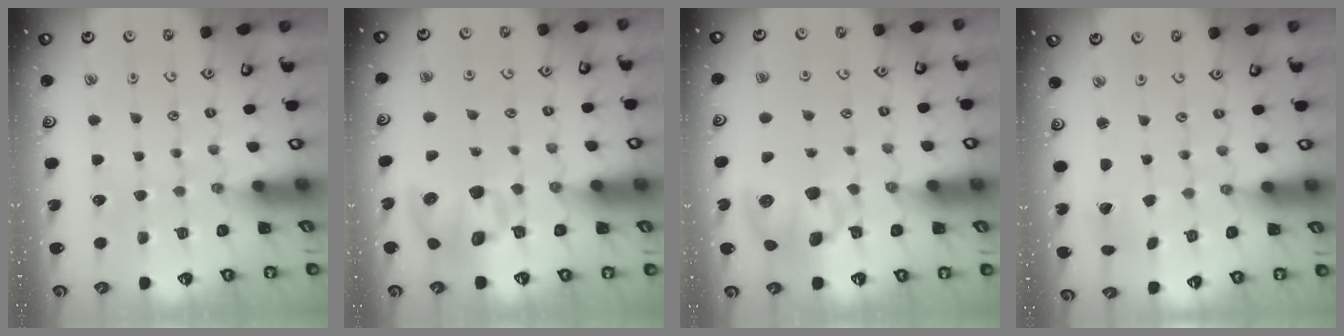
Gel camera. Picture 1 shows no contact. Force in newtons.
{"total": 9.9, "press": 9.8, "slide": 1.9}
{"total": 11.3, "press": 11.2, "slide": 1.2}
{"total": 2.1, "press": 2.1, "slide": 0.3}